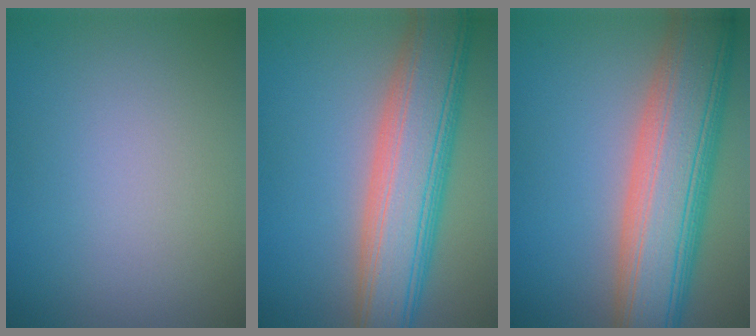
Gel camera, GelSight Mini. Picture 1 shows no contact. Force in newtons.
{"total": 10.0, "press": 10.0, "slide": 0.5}
{"total": 11.5, "press": 11.5, "slide": 0.6}